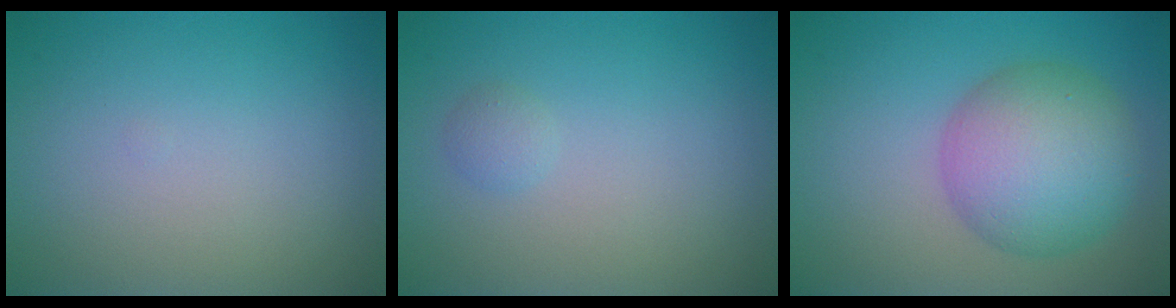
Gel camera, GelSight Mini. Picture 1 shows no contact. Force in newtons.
{"total": 0.8, "press": 0.8, "slide": 0.0}
{"total": 7.5, "press": 7.5, "slide": 0.0}